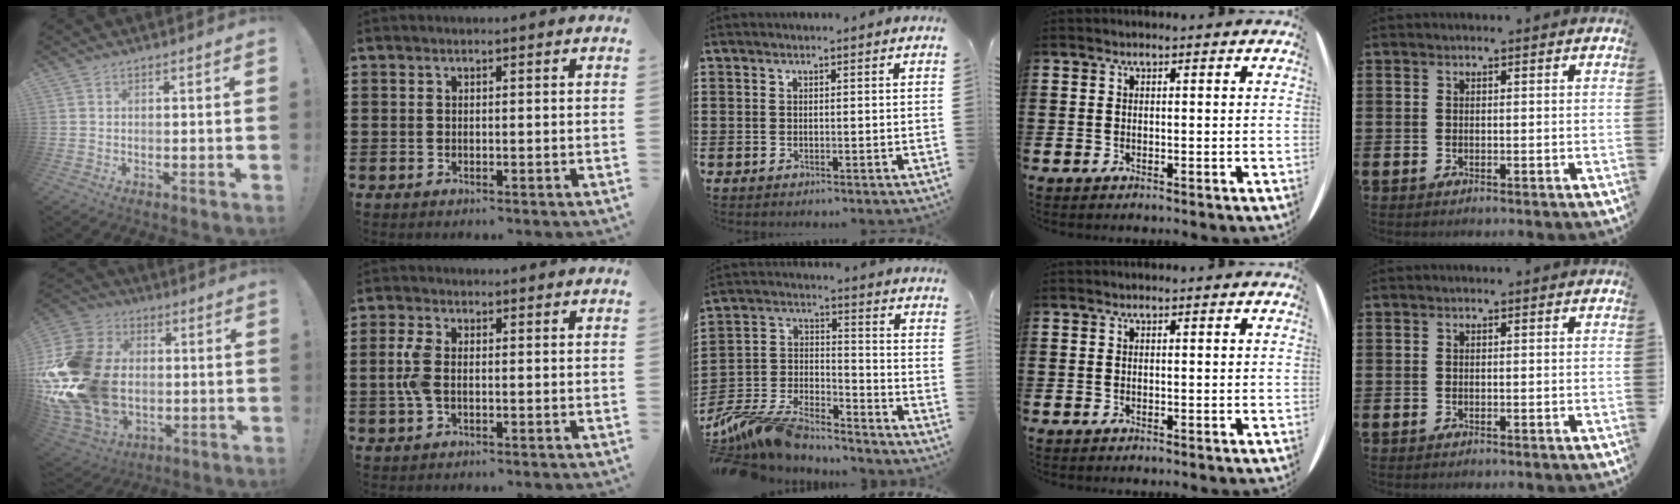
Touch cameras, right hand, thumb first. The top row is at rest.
{"thumb": {"total": 29.6, "force": [-1.9, 21.2, 20.6], "torque": [-0.388, 0.007, -0.003]}, "index": {"total": 4.2, "force": [-0.4, 2.1, 3.6], "torque": [-0.097, -0.005, -0.016]}, "middle": {"total": 10.8, "force": [-10.0, 1.8, 3.4], "torque": [-0.085, 0.010, -0.204]}}